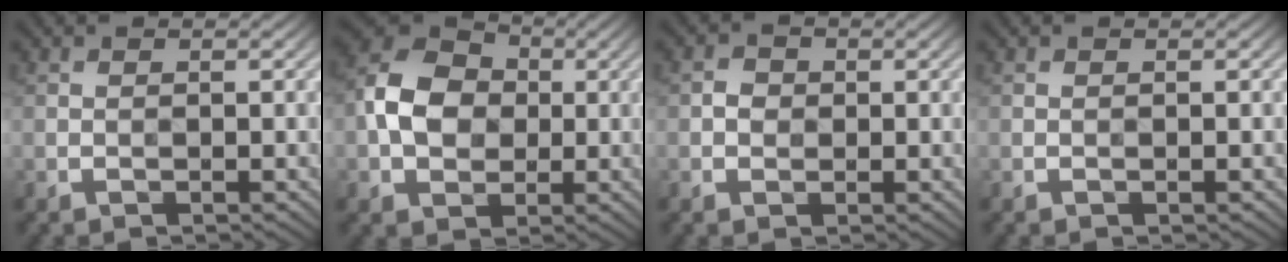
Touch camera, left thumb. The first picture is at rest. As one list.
[{"total": 8.2, "force": [0.0, 6.5, 5.1], "torque": [-0.112, 0.012, -0.012]}, {"total": 1.6, "force": [-0.1, 1.5, 0.7], "torque": [-0.013, -0.002, -0.007]}, {"total": 0.0}]